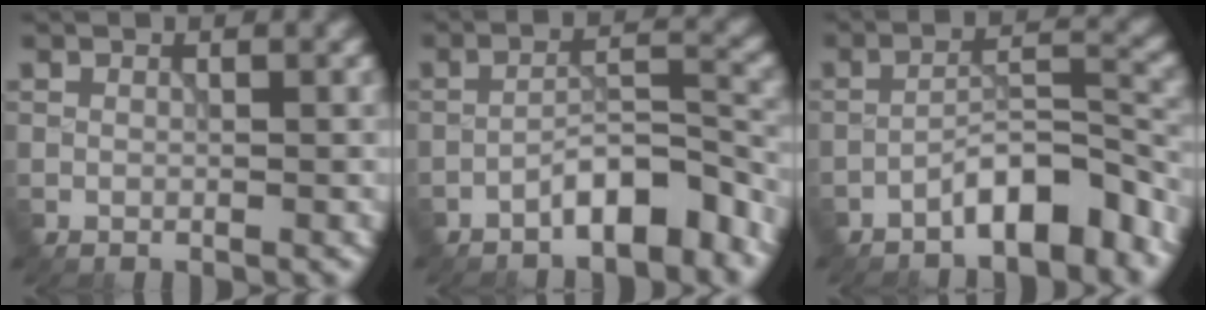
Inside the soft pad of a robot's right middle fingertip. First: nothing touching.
{"total": 4.7, "force": [-3.4, 1.2, 3.1], "torque": [-0.046, 0.017, -0.061]}
{"total": 5.4, "force": [-3.9, 1.3, 3.4], "torque": [-0.050, 0.015, -0.069]}